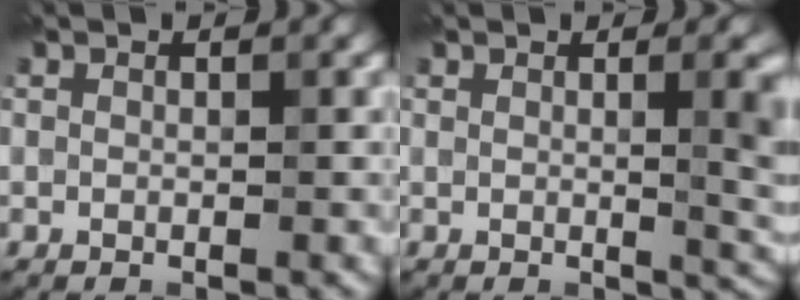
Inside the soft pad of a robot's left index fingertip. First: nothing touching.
{"total": 5.1, "force": [0.5, 1.9, 4.7], "torque": [-0.039, 0.003, 0.008]}